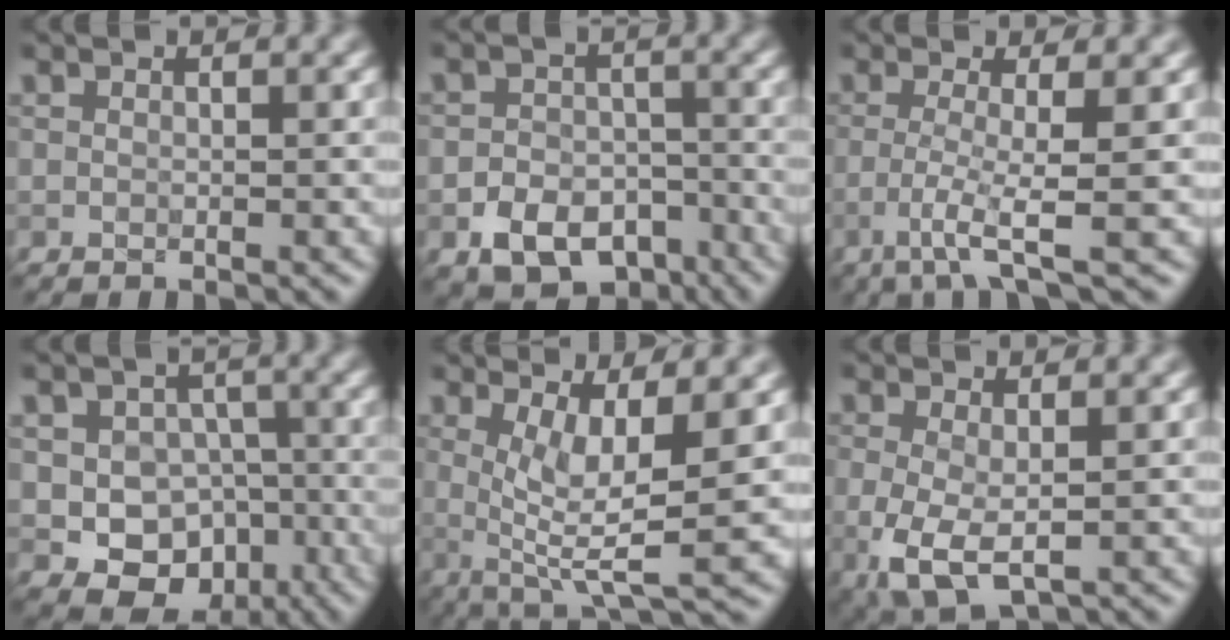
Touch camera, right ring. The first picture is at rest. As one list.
[{"total": 6.7, "force": [-3.7, 4.6, 3.2], "torque": [-0.046, -0.003, -0.061]}, {"total": 3.8, "force": [-1.4, 0.3, 3.5], "torque": [-0.069, -0.003, -0.040]}, {"total": 8.8, "force": [-2.6, 7.6, 3.5], "torque": [-0.031, 0.004, -0.053]}, {"total": 6.3, "force": [0.9, 1.6, 6.1], "torque": [-0.099, -0.006, 0.018]}, {"total": 4.7, "force": [-1.0, 2.4, 3.9], "torque": [-0.101, -0.015, -0.017]}]